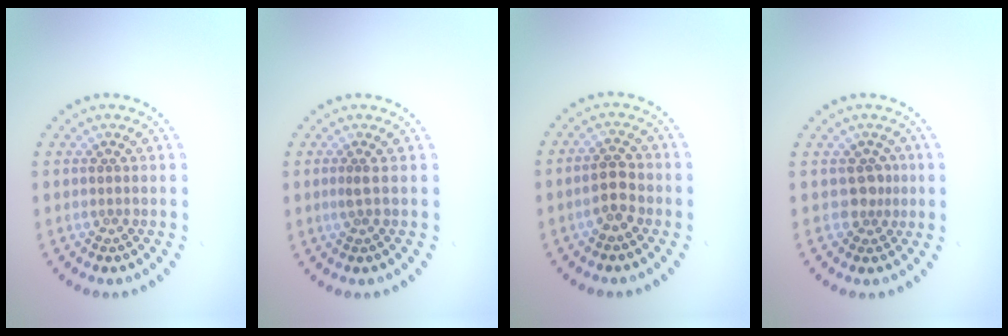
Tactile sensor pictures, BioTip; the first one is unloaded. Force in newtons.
{"total": 0.6, "press": 0.4, "slide": 0.5}
{"total": 2.6, "press": 2.5, "slide": 0.5}
{"total": 1.8, "press": 1.4, "slide": 1.1}